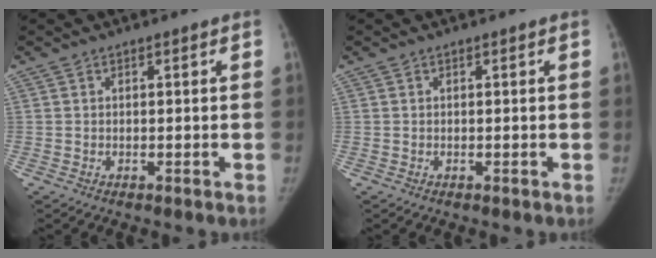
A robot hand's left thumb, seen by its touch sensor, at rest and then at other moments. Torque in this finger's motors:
{"motor_torque": [-0.01, 0.00, 0.31, -0.11, -0.02]}